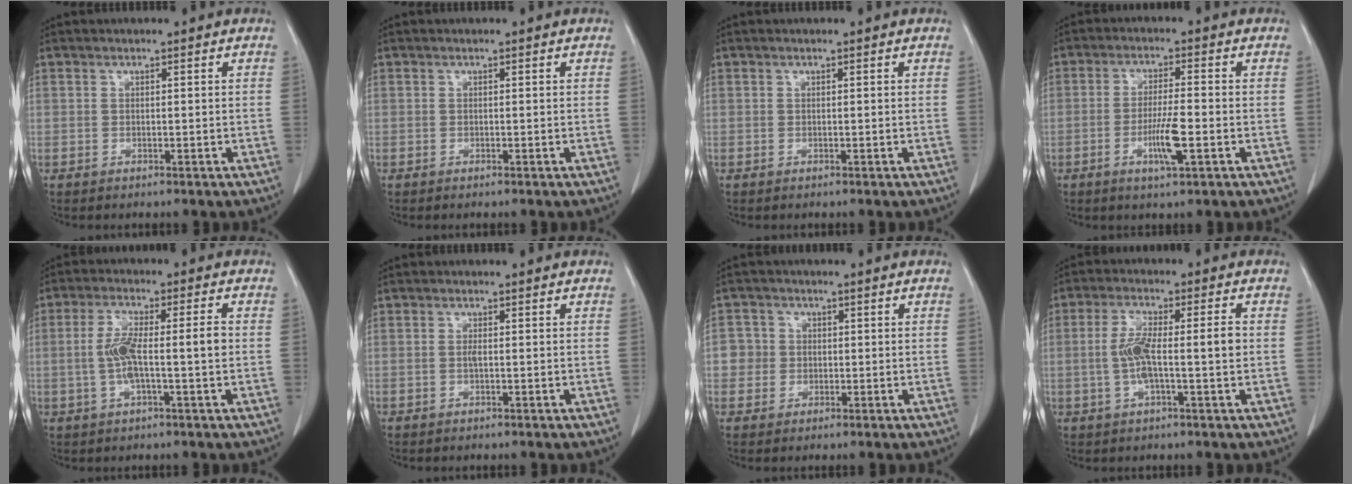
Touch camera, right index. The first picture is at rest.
{"total": 0.0}
{"total": 0.0}
{"total": 5.9, "force": [-1.9, 0.4, 5.5], "torque": [-0.102, -0.007, -0.033]}
{"total": 7.0, "force": [-0.5, 0.9, 6.9], "torque": [-0.139, 0.015, -0.009]}
{"total": 0.6, "force": [0.0, 0.0, 0.6], "torque": [-0.011, 0.001, 0.001]}
{"total": 3.5, "force": [0.0, 3.5, 0.2], "torque": [0.010, 0.014, 0.000]}
{"total": 7.1, "force": [-0.3, 1.0, 7.0], "torque": [-0.140, 0.013, -0.006]}